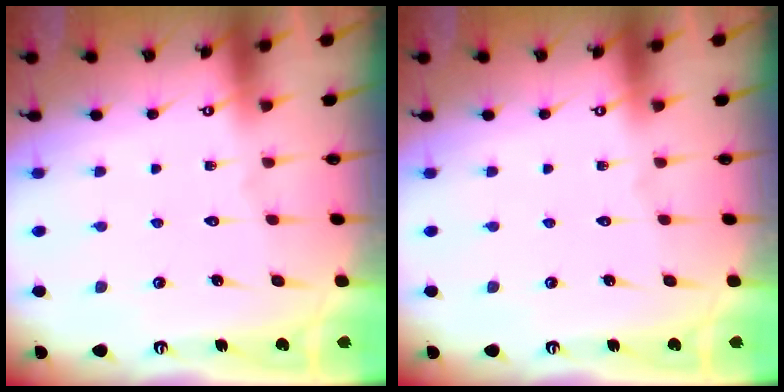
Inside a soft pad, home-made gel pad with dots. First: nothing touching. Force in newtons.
{"total": 0.0}